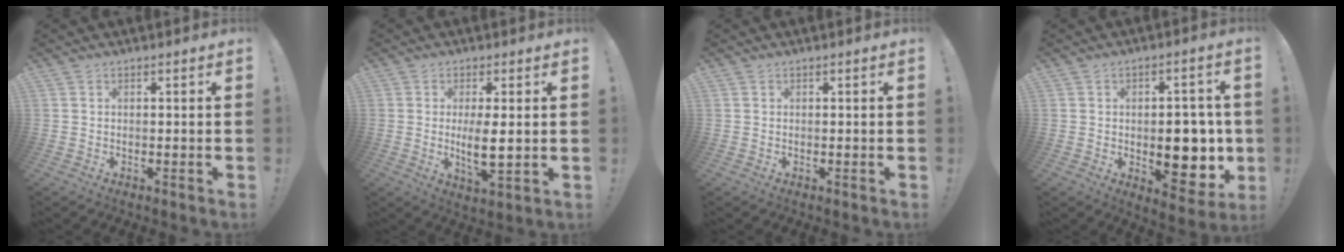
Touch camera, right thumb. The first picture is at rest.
{"total": 7.5, "force": [0.3, 2.3, 7.1], "torque": [-0.123, -0.020, 0.001]}
{"total": 0.0}
{"total": 14.7, "force": [-1.3, 8.8, 11.8], "torque": [-0.127, 0.001, -0.009]}